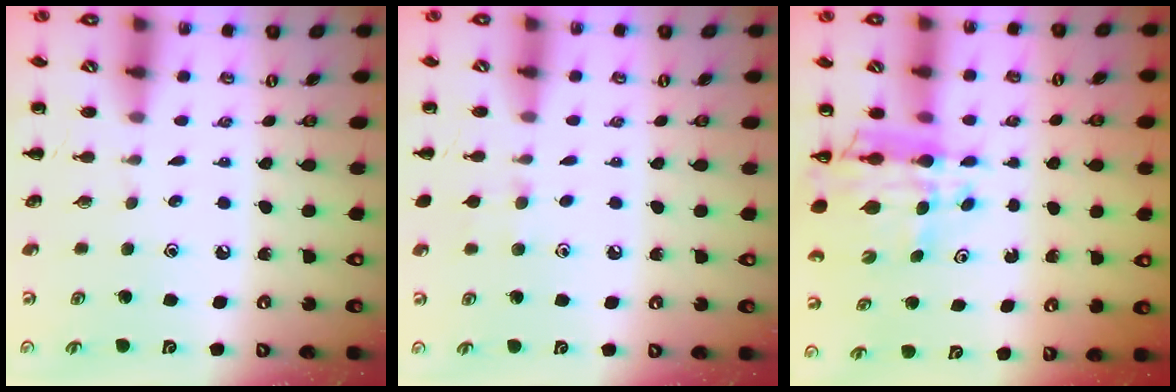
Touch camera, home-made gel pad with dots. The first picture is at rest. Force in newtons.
{"total": 5.3, "press": 5.0, "slide": 1.9}
{"total": 9.1, "press": 8.5, "slide": 3.3}